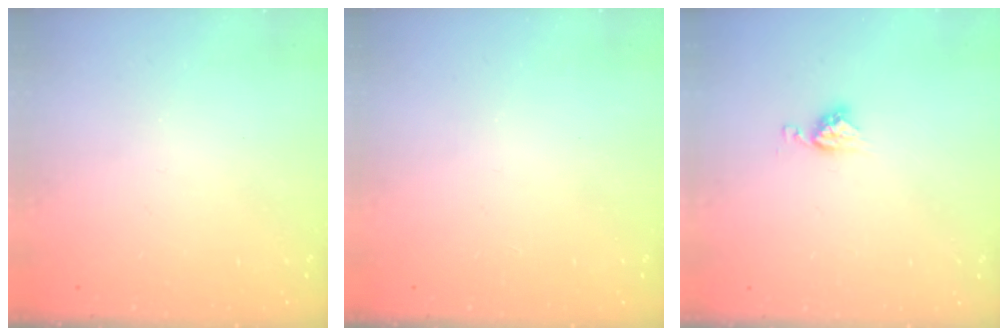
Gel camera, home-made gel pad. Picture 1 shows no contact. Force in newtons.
{"total": 1.7, "press": 1.7, "slide": 0.2}
{"total": 5.3, "press": 5.3, "slide": 0.1}